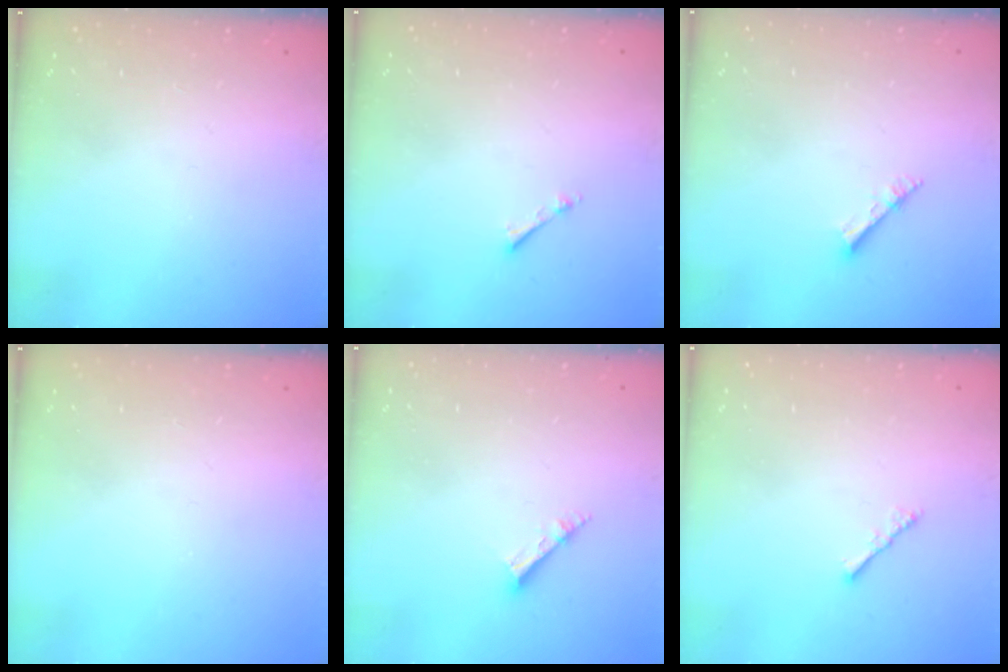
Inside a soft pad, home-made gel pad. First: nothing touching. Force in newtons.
{"total": 0.6, "press": 0.6, "slide": 0.2}
{"total": 3.0, "press": 3.0, "slide": 0.3}
{"total": 0.0}
{"total": 3.8, "press": 3.8, "slide": 0.6}
{"total": 2.2, "press": 2.1, "slide": 0.5}